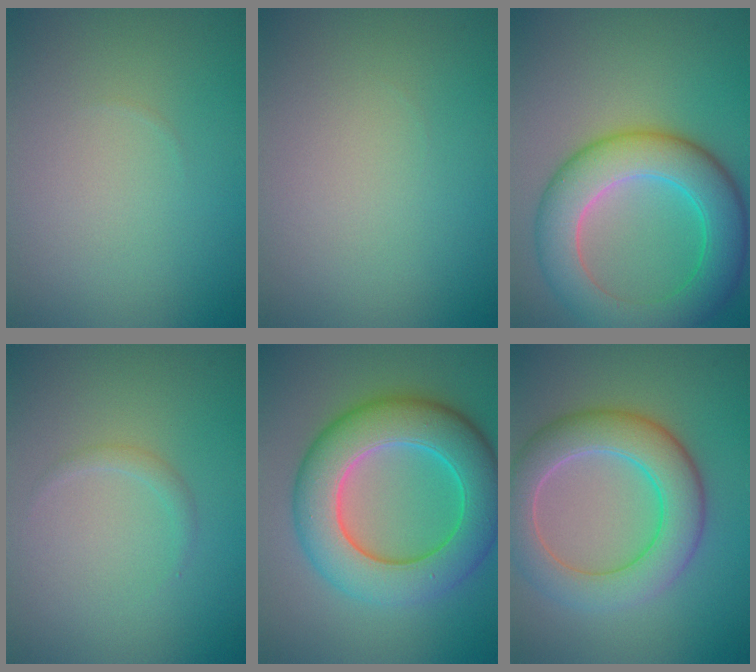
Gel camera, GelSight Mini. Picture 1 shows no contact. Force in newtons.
{"total": 0.0}
{"total": 8.7, "press": 8.7, "slide": 0.1}
{"total": 0.9, "press": 0.9, "slide": 0.1}
{"total": 9.8, "press": 9.8, "slide": 0.2}
{"total": 7.1, "press": 7.1, "slide": 0.6}